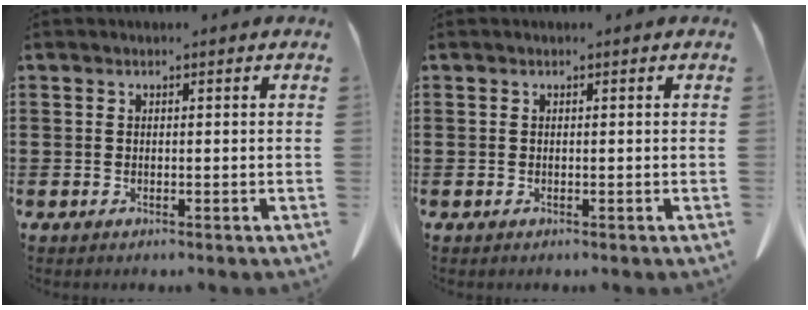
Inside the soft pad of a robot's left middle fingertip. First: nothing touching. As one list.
[{"total": 0.0}]